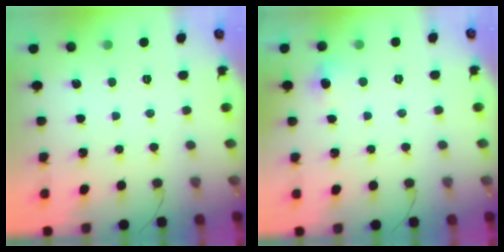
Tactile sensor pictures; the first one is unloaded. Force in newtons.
{"total": 10.9, "press": 4.9, "slide": 9.7}